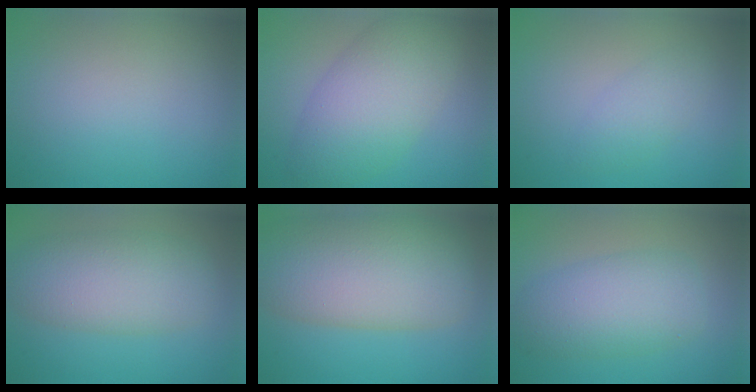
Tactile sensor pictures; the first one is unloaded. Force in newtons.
{"total": 7.7, "press": 7.6, "slide": 0.2}
{"total": 2.0, "press": 2.0, "slide": 0.1}
{"total": 6.4, "press": 6.4, "slide": 0.2}
{"total": 10.6, "press": 10.6, "slide": 0.6}
{"total": 5.6, "press": 5.6, "slide": 0.1}